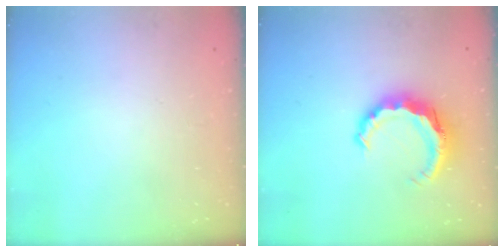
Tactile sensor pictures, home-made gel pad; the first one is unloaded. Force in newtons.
{"total": 8.5, "press": 8.4, "slide": 1.0}